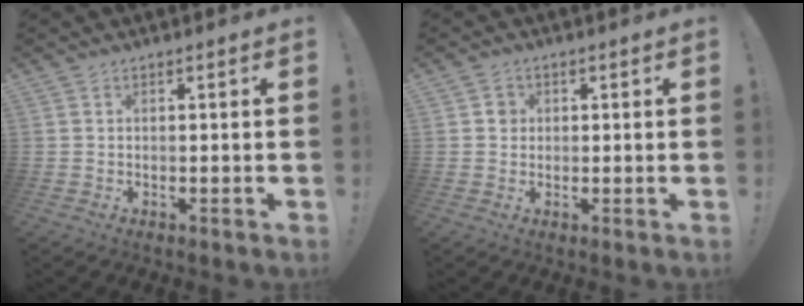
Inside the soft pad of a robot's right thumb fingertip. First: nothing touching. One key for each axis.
{"total": 2.7, "fx": 0.3, "fy": 2.6, "fz": 0.8, "tx": -0.003, "ty": 0.002, "tz": 0.002}